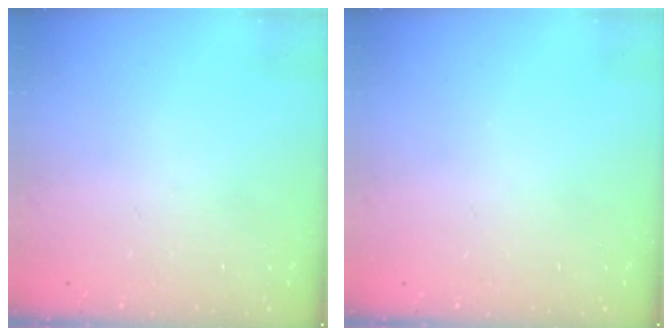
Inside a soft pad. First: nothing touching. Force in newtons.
{"total": 0.0}